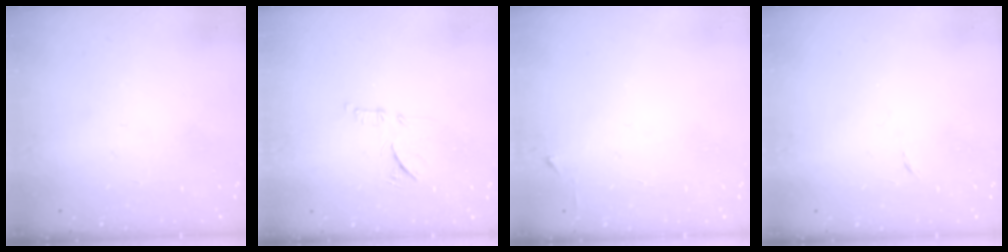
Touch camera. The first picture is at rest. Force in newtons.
{"total": 9.6, "press": 9.6, "slide": 0.3}
{"total": 2.4, "press": 2.4, "slide": 0.3}
{"total": 3.8, "press": 3.7, "slide": 0.9}